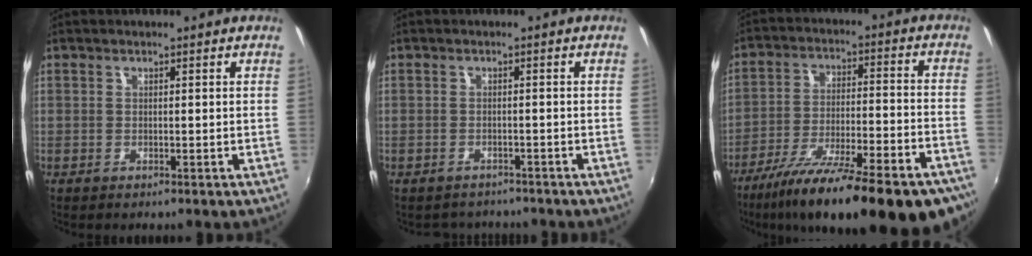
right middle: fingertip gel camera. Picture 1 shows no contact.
{"total": 4.1, "force": [-3.7, 1.7, 0.4], "torque": [-0.017, -0.009, -0.052]}
{"total": 27.8, "force": [-20.9, 5.3, 17.6], "torque": [-0.284, -0.061, -0.298]}